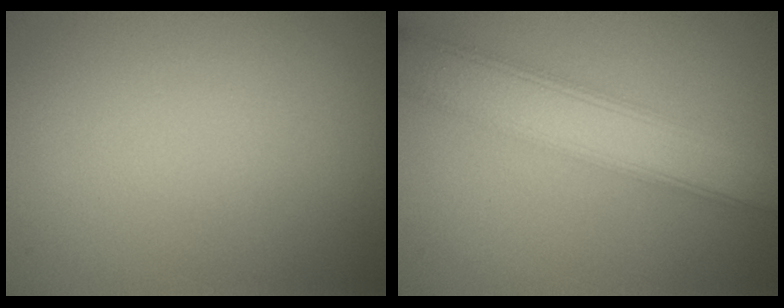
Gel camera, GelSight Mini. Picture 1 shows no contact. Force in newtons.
{"total": 6.1, "press": 6.1, "slide": 0.4}